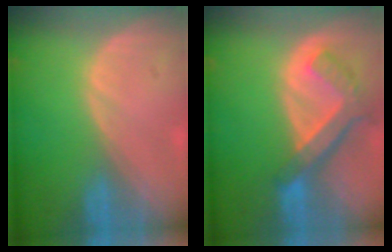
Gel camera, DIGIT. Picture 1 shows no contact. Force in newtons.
{"total": 7.6, "press": 6.6, "slide": 3.8}